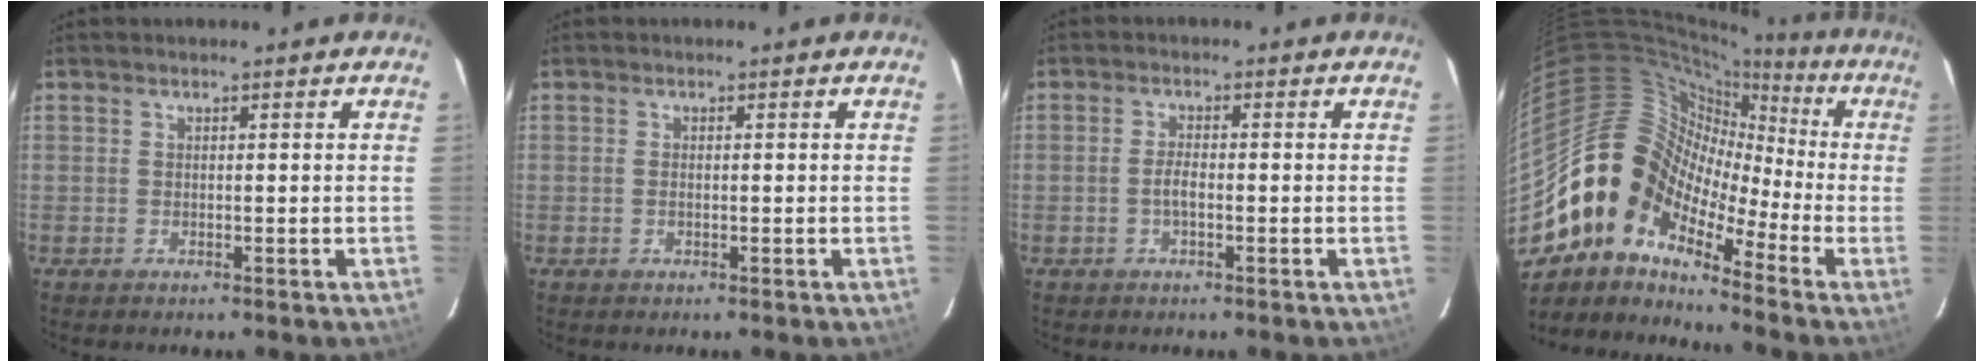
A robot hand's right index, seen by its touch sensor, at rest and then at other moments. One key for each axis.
{"total": 0.9, "fx": -0.1, "fy": 0.5, "fz": 0.7, "tx": -0.016, "ty": 0.000, "tz": -0.004}
{"total": 2.2, "fx": -0.8, "fy": 0.7, "fz": 2.0, "tx": -0.039, "ty": 0.001, "tz": -0.015}
{"total": 13.0, "fx": -6.3, "fy": 9.0, "fz": 7.0, "tx": -0.105, "ty": 0.012, "tz": -0.146}